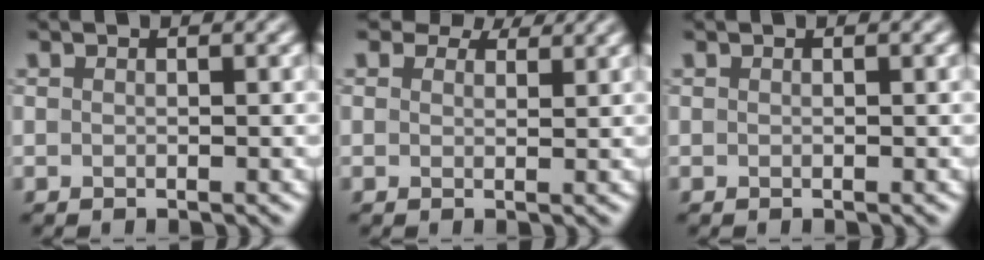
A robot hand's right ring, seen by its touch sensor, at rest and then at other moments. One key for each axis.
{"total": 3.3, "fx": 2.7, "fy": 1.5, "fz": 1.3, "tx": -0.025, "ty": -0.001, "tz": 0.031}
{"total": 0.0}